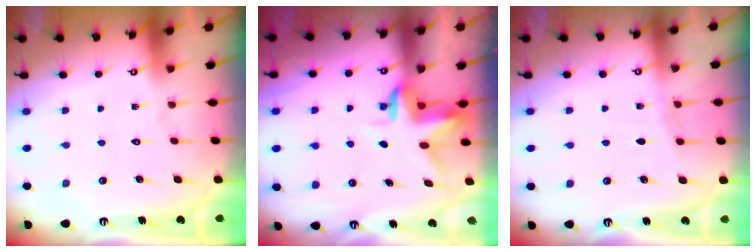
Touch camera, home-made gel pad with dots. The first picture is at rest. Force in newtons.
{"total": 3.1, "press": 3.0, "slide": 0.4}
{"total": 3.1, "press": 3.0, "slide": 0.5}